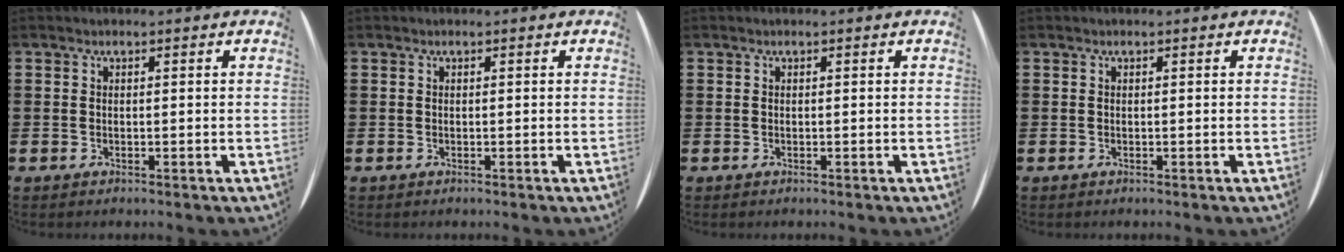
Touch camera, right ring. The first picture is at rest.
{"total": 0.0}
{"total": 0.0}
{"total": 0.0}